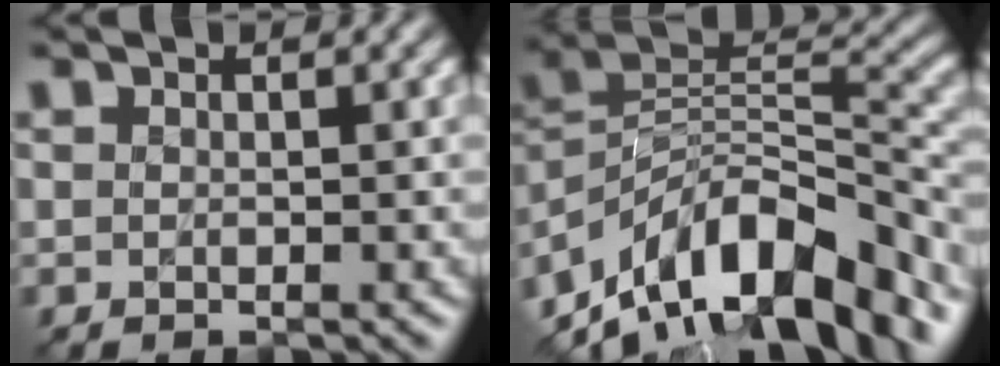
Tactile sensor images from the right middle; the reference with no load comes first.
{"total": 13.5, "force": [-8.9, 6.0, 8.2], "torque": [-0.146, 0.033, -0.166]}